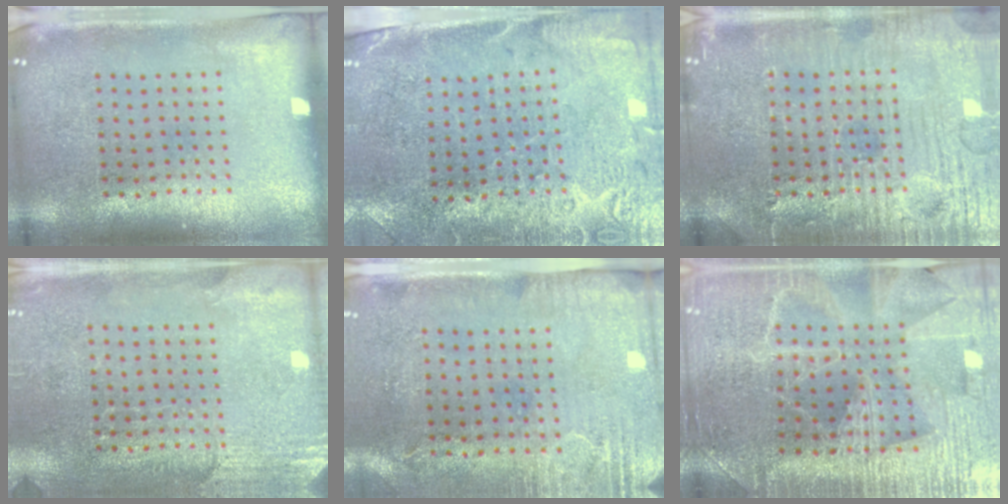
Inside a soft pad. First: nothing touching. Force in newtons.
{"total": 2.8, "press": 2.5, "slide": 1.3}
{"total": 6.4, "press": 6.4, "slide": 0.7}
{"total": 2.6, "press": 2.3, "slide": 1.2}
{"total": 3.0, "press": 2.5, "slide": 1.8}
{"total": 3.6, "press": 3.5, "slide": 0.7}